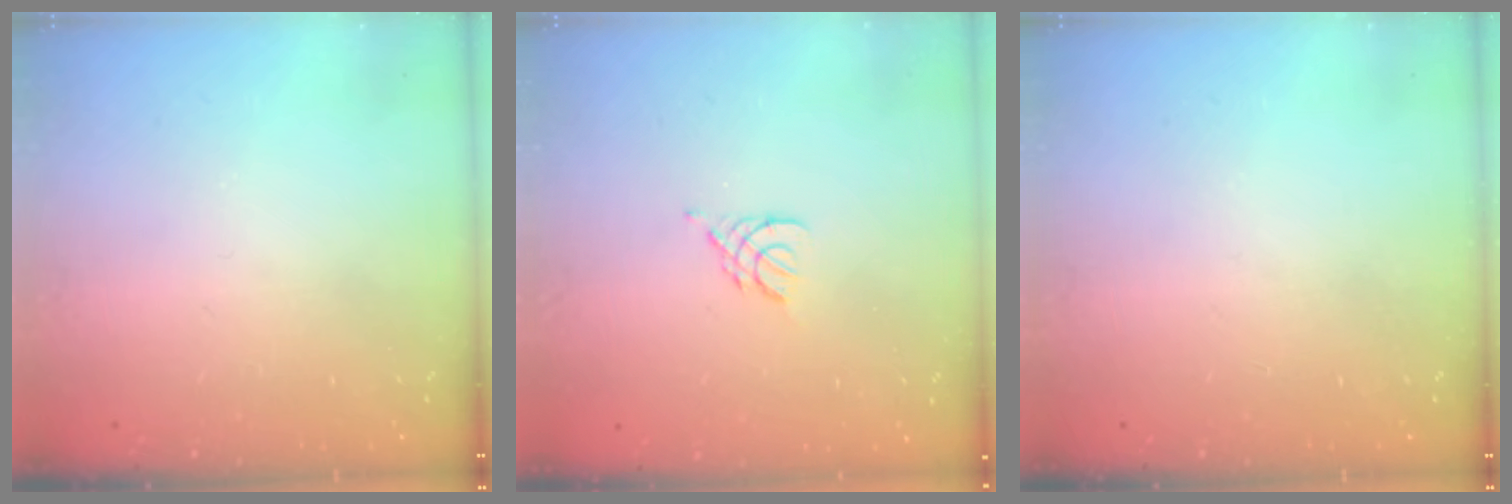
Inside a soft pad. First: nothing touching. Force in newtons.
{"total": 3.0, "press": 3.0, "slide": 0.6}
{"total": 0.0}